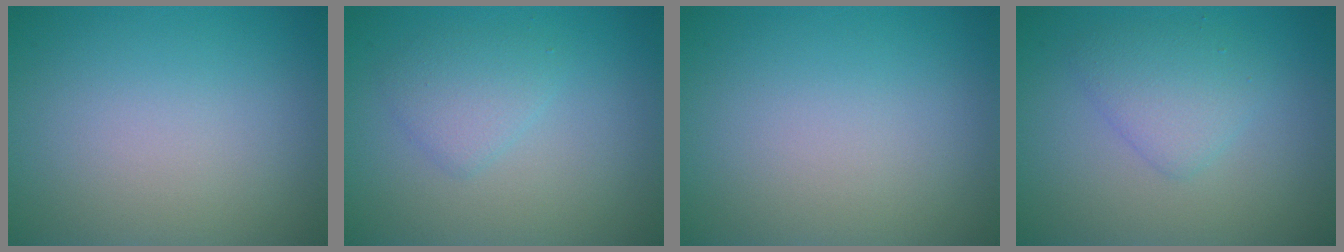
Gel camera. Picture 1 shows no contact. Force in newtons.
{"total": 2.0, "press": 2.0, "slide": 0.1}
{"total": 0.0}
{"total": 2.6, "press": 2.6, "slide": 0.1}